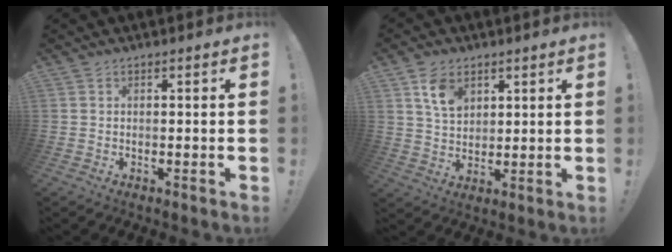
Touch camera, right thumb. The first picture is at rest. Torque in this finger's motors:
{"motor_torque": [1.44, 1.25, 0.39, -0.67, 0.06]}